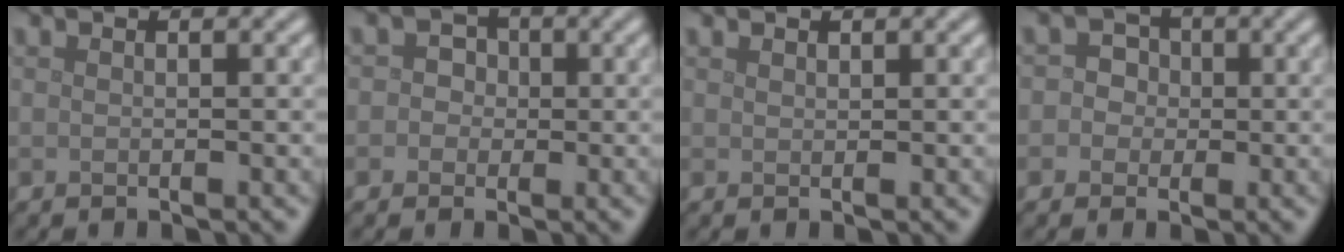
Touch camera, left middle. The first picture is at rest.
{"total": 2.5, "force": [0.4, 2.3, 0.9], "torque": [0.012, 0.010, -0.016]}
{"total": 0.6, "force": [0.6, 0.1, 0.1], "torque": [-0.002, -0.001, 0.013]}
{"total": 2.9, "force": [0.3, 2.7, 1.0], "torque": [0.016, 0.012, -0.019]}